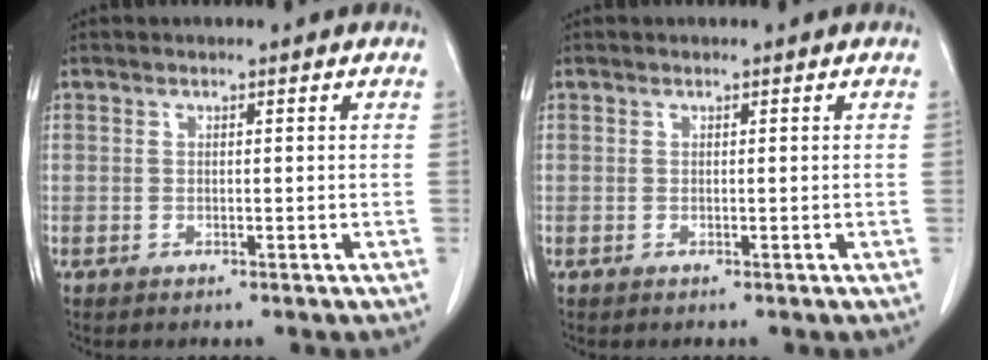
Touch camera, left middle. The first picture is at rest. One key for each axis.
{"total": 0.0}